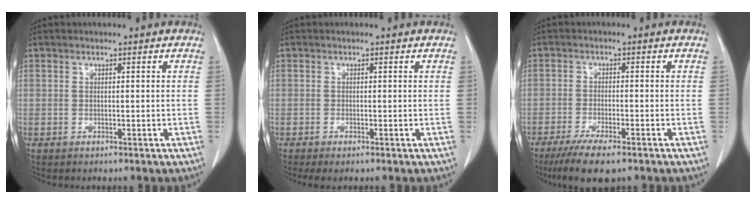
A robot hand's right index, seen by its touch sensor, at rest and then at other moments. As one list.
[{"total": 1.2, "force": [-0.8, 0.3, 0.9], "torque": [-0.017, -0.003, -0.010]}, {"total": 7.5, "force": [-5.4, 1.3, 5.0], "torque": [-0.082, -0.017, -0.086]}]